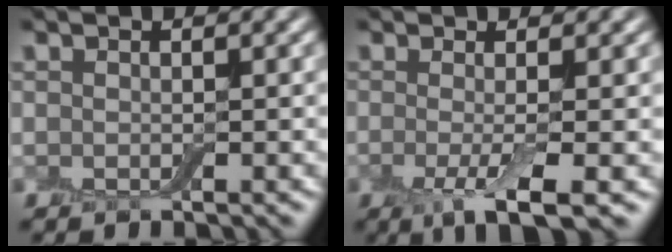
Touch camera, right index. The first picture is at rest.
{"total": 4.6, "force": [-1.0, 1.1, 4.3], "torque": [-0.078, -0.012, -0.019]}